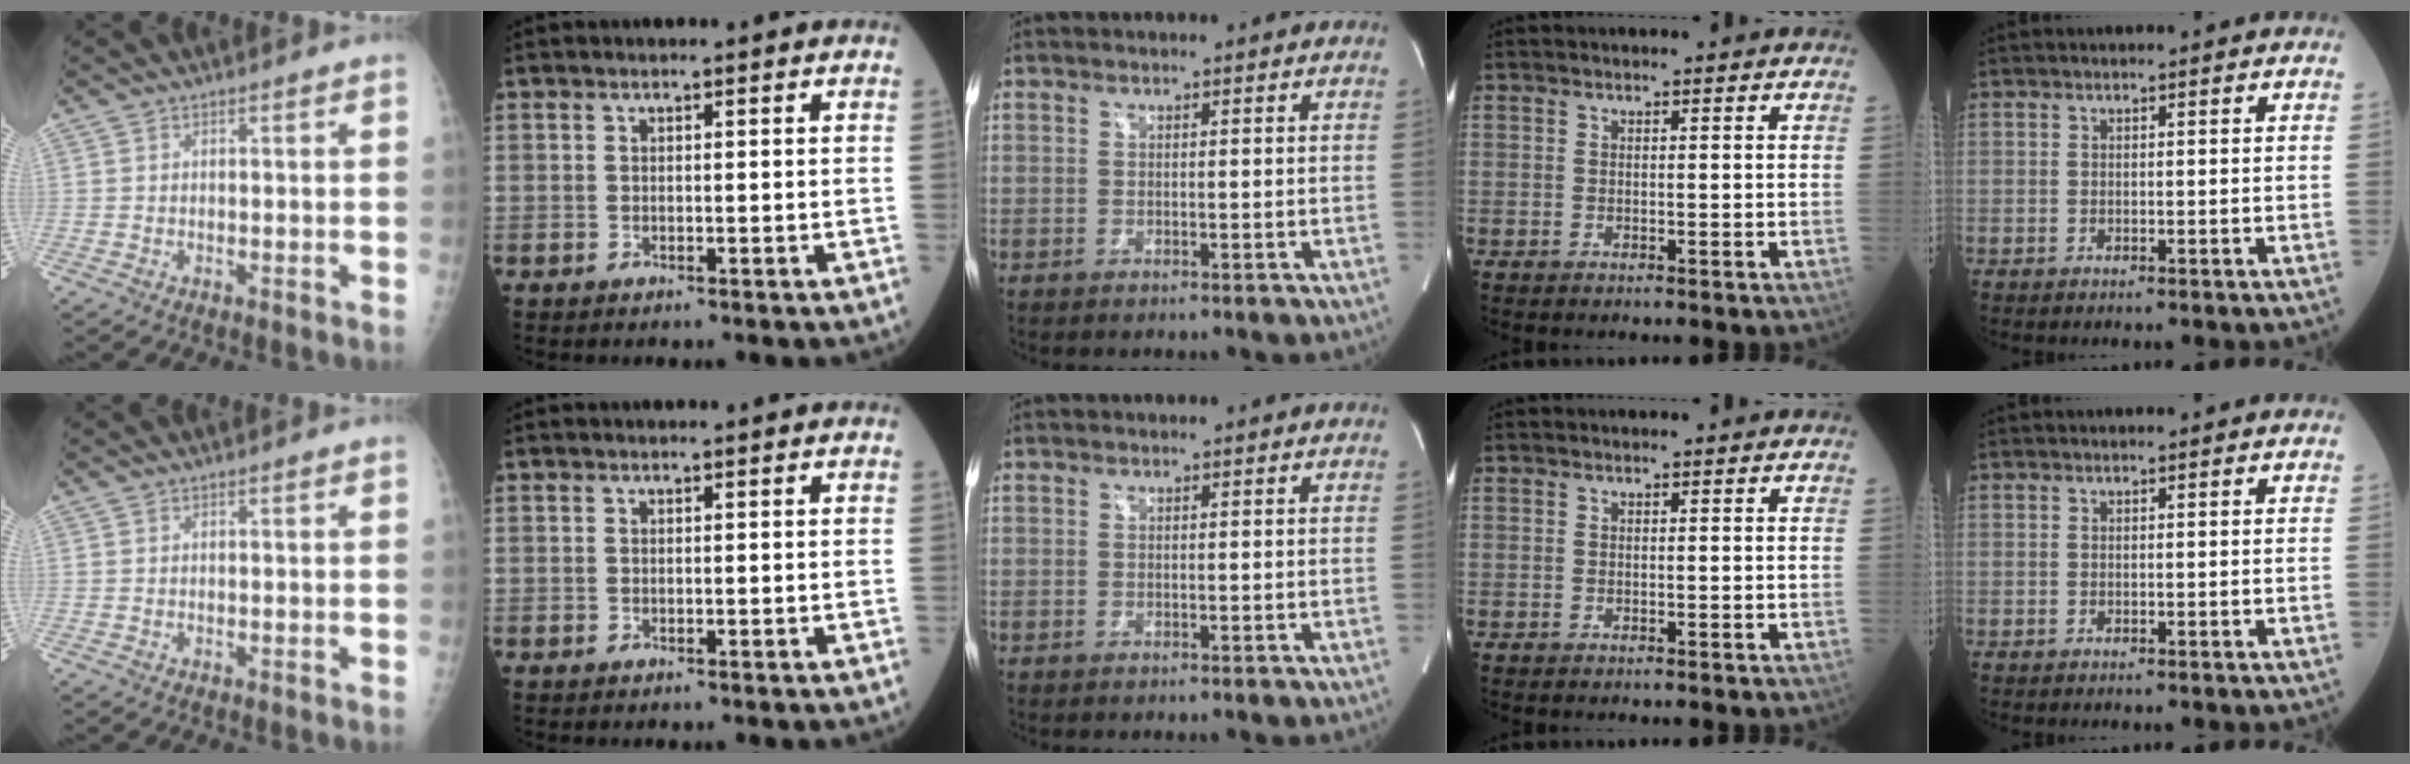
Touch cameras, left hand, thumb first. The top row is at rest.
{}